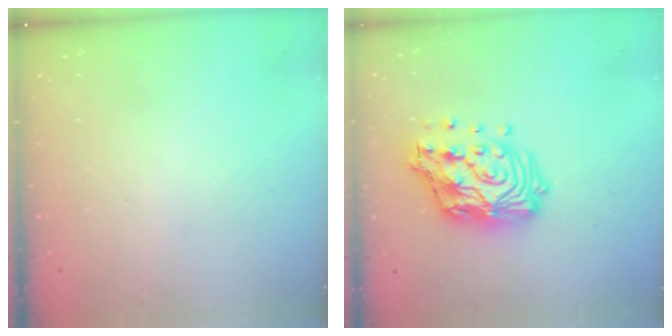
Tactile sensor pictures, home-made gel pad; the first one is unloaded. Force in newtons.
{"total": 17.2, "press": 17.1, "slide": 1.6}